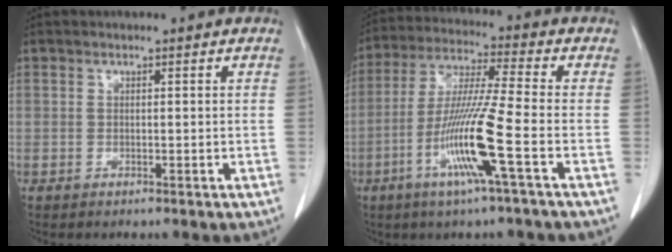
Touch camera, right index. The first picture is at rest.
{"total": 12.7, "force": [-4.6, -1.1, 11.8], "torque": [-0.235, -0.017, -0.094]}